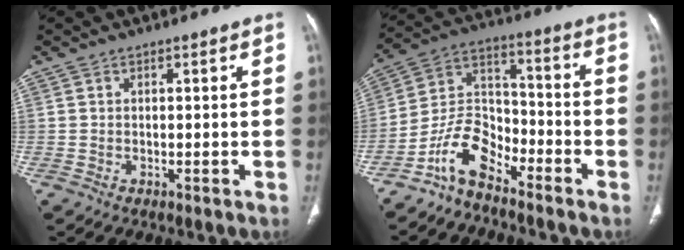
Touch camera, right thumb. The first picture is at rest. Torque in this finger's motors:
{"motor_torque": [0.16, 0.17, 1.06, -0.70, 0.02]}